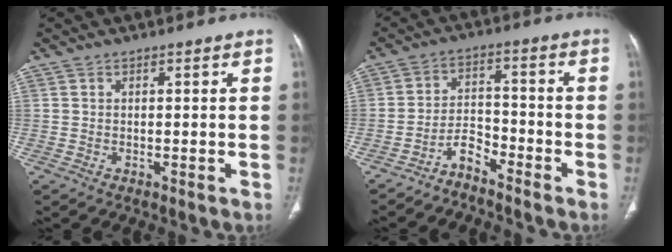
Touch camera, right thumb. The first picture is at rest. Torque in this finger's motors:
{"motor_torque": [-0.29, -0.34, 0.08, 0.02, 0.00]}